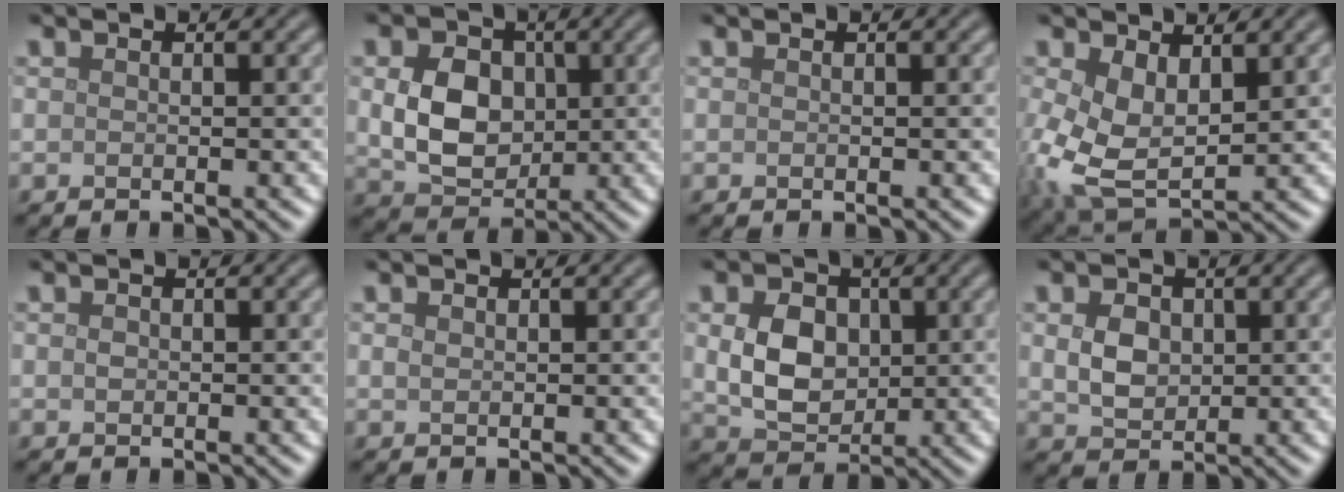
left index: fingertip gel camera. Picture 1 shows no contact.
{"total": 6.1, "force": [0.4, 4.7, 3.9], "torque": [-0.082, -0.003, 0.010]}
{"total": 0.0}
{"total": 6.9, "force": [0.1, 4.2, 5.5], "torque": [-0.138, -0.010, 0.008]}
{"total": 0.6, "force": [0.1, 0.5, 0.3], "torque": [-0.006, -0.001, 0.001]}
{"total": 0.6, "force": [0.3, 0.4, 0.3], "torque": [-0.008, -0.001, 0.006]}
{"total": 5.3, "force": [0.6, 4.0, 3.4], "torque": [-0.075, -0.004, 0.012]}
{"total": 3.0, "force": [0.5, 2.3, 1.8], "torque": [-0.039, -0.001, 0.008]}